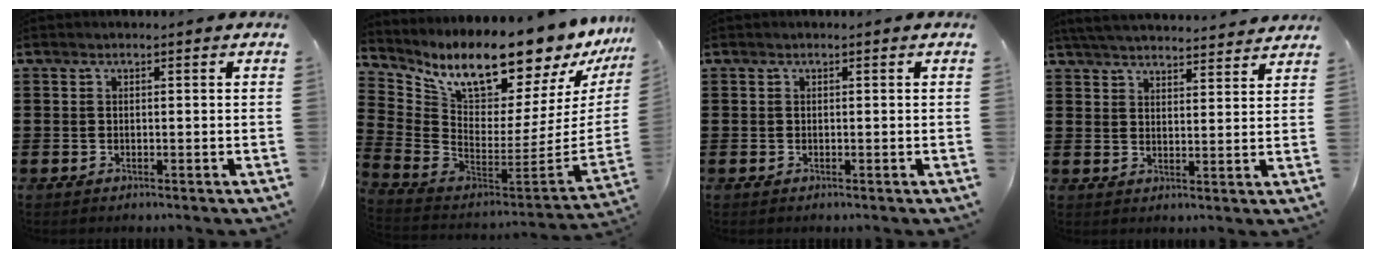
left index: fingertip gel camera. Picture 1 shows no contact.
{"total": 12.6, "force": [10.6, 3.0, 6.1], "torque": [-0.126, -0.097, 0.174]}
{"total": 0.0}
{"total": 4.8, "force": [4.7, -0.1, 0.9], "torque": [-0.033, -0.024, 0.085]}